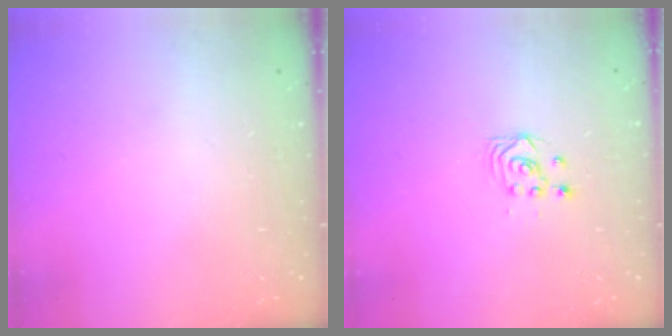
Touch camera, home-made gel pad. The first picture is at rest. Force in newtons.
{"total": 3.3, "press": 3.3, "slide": 0.4}